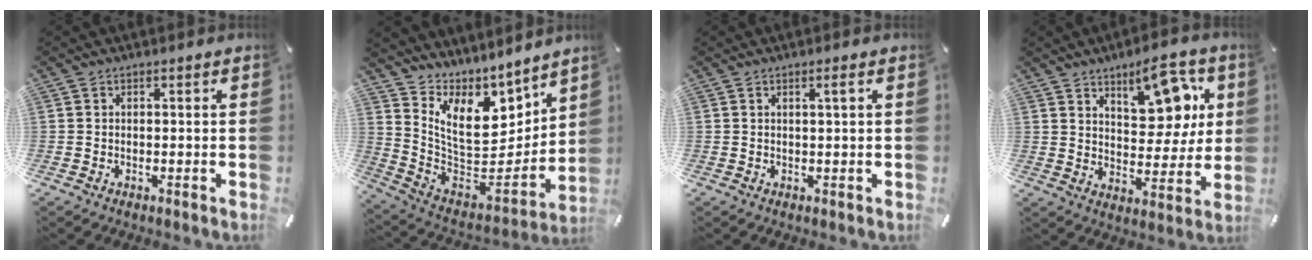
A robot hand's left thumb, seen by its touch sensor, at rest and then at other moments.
{"total": 12.6, "force": [7.0, 8.4, 6.2], "torque": [-0.110, -0.081, 0.135]}
{"total": 1.7, "force": [0.7, 0.0, 1.5], "torque": [-0.031, 0.000, 0.010]}
{"total": 13.1, "force": [8.1, 6.5, 7.9], "torque": [-0.092, -0.049, 0.139]}